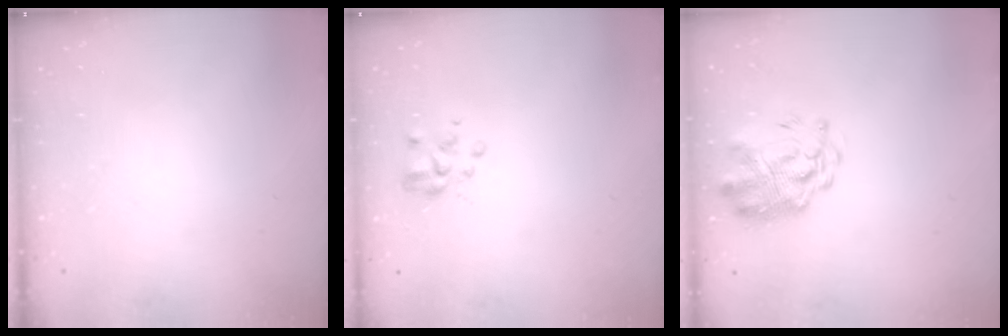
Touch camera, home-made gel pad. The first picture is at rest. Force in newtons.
{"total": 2.0, "press": 1.9, "slide": 0.6}
{"total": 3.9, "press": 3.6, "slide": 1.4}